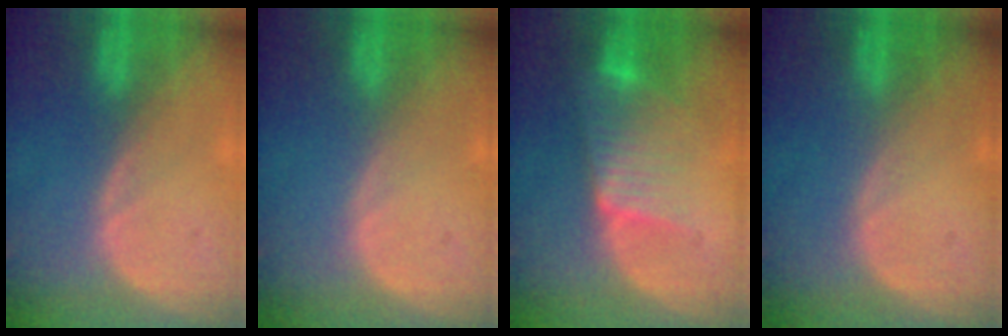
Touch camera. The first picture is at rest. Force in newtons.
{"total": 0.0}
{"total": 6.6, "press": 6.2, "slide": 2.4}
{"total": 0.0}